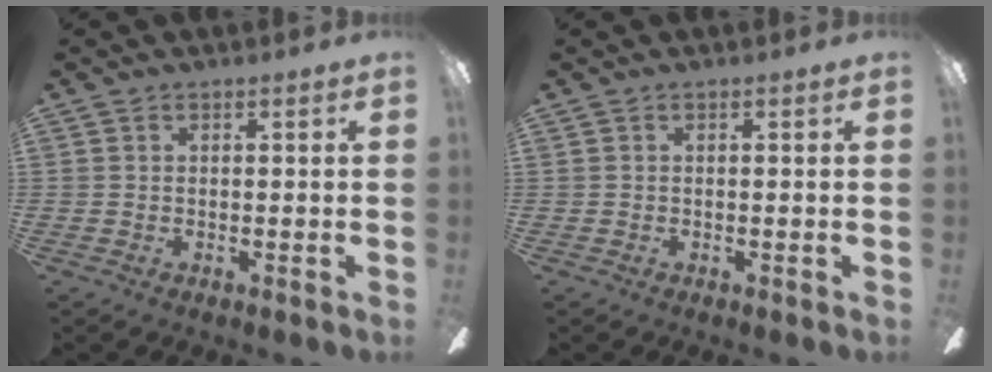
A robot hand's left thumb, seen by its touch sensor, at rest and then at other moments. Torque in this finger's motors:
{"motor_torque": [-0.02, -0.02, 0.01, -0.02, 0.00]}